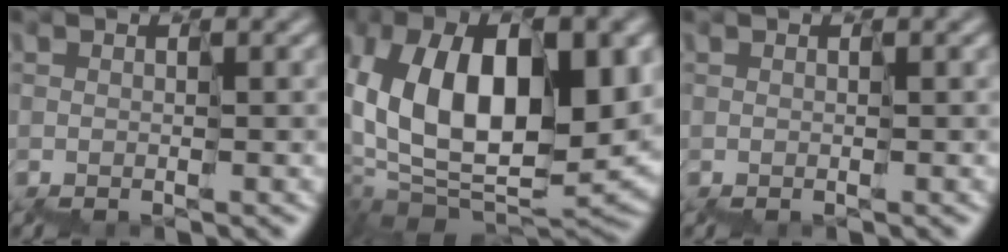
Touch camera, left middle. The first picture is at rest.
{"total": 10.1, "force": [1.6, 5.6, 8.2], "torque": [-0.145, -0.002, 0.034]}
{"total": 0.0}